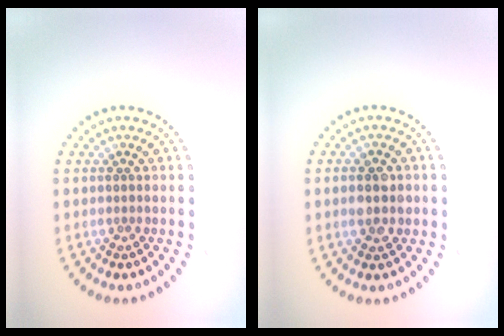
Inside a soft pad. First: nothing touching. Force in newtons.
{"total": 2.8, "press": 2.8, "slide": 0.2}